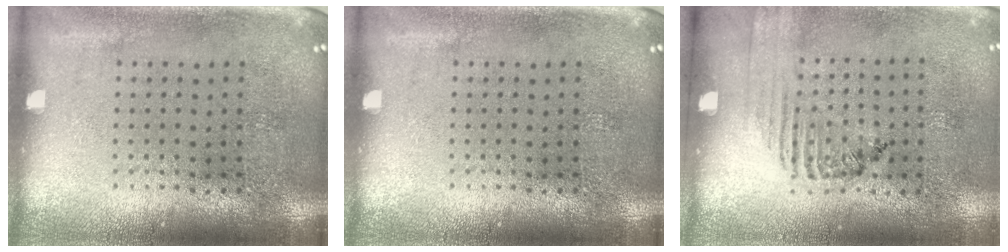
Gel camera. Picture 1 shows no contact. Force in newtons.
{"total": 0.0}
{"total": 1.5, "press": 1.1, "slide": 1.0}